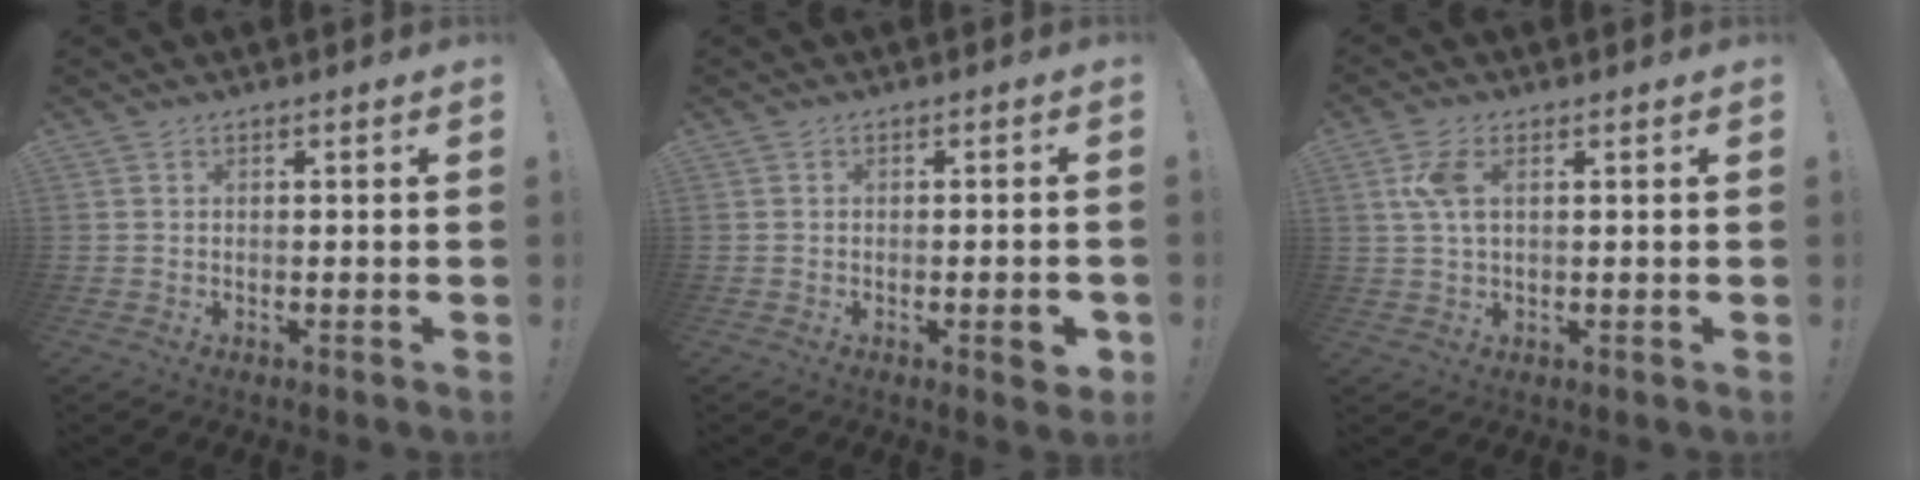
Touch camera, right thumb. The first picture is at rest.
{"total": 3.9, "force": [-1.4, 0.9, 3.5], "torque": [-0.042, -0.003, -0.020]}
{"total": 6.0, "force": [1.7, 2.8, 5.1], "torque": [-0.107, 0.004, 0.031]}